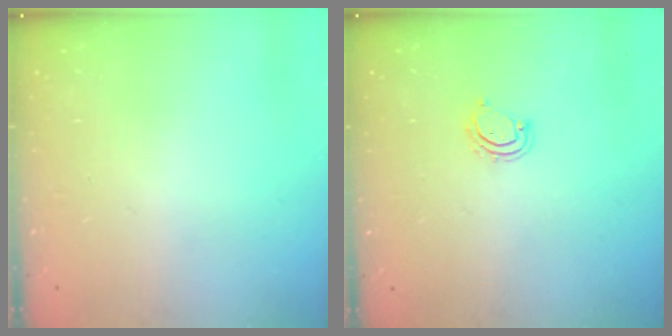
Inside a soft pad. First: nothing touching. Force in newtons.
{"total": 4.9, "press": 4.9, "slide": 0.3}